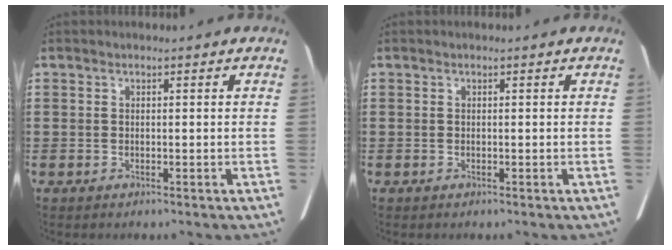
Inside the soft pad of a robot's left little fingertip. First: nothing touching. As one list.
[{"total": 0.0}]